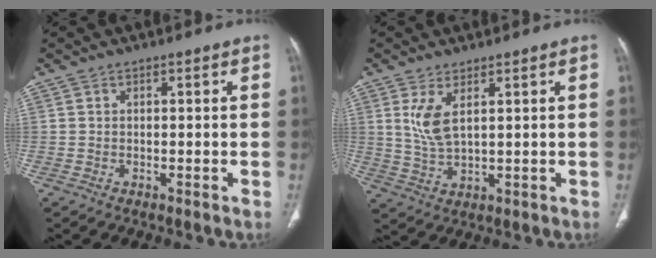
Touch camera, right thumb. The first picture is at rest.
{"total": 5.7, "force": [2.2, 2.1, 4.7], "torque": [-0.102, -0.016, 0.057]}